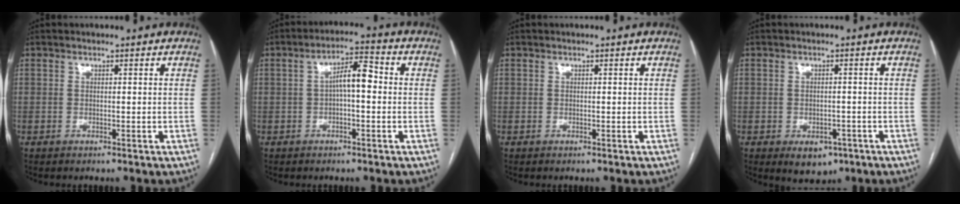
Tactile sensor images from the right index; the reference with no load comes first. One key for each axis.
{"total": 5.8, "fx": 0.2, "fy": 1.7, "fz": 5.5, "tx": -0.095, "ty": 0.024, "tz": 0.002}
{"total": 0.0}
{"total": 4.6, "fx": -2.3, "fy": 3.1, "fz": 2.6, "tx": -0.028, "ty": -0.001, "tz": -0.019}